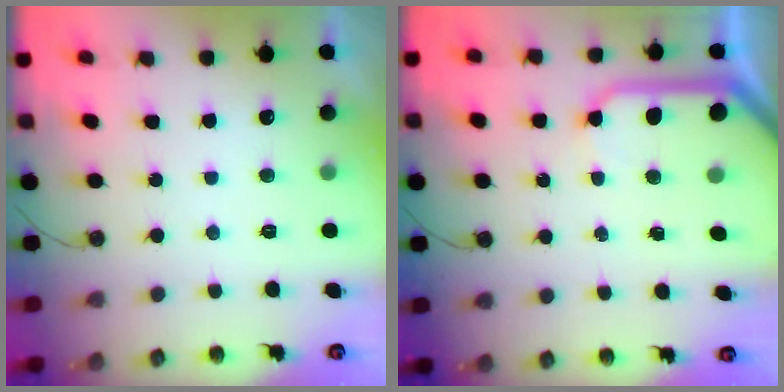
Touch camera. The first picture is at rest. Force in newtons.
{"total": 10.8, "press": 10.8, "slide": 1.2}